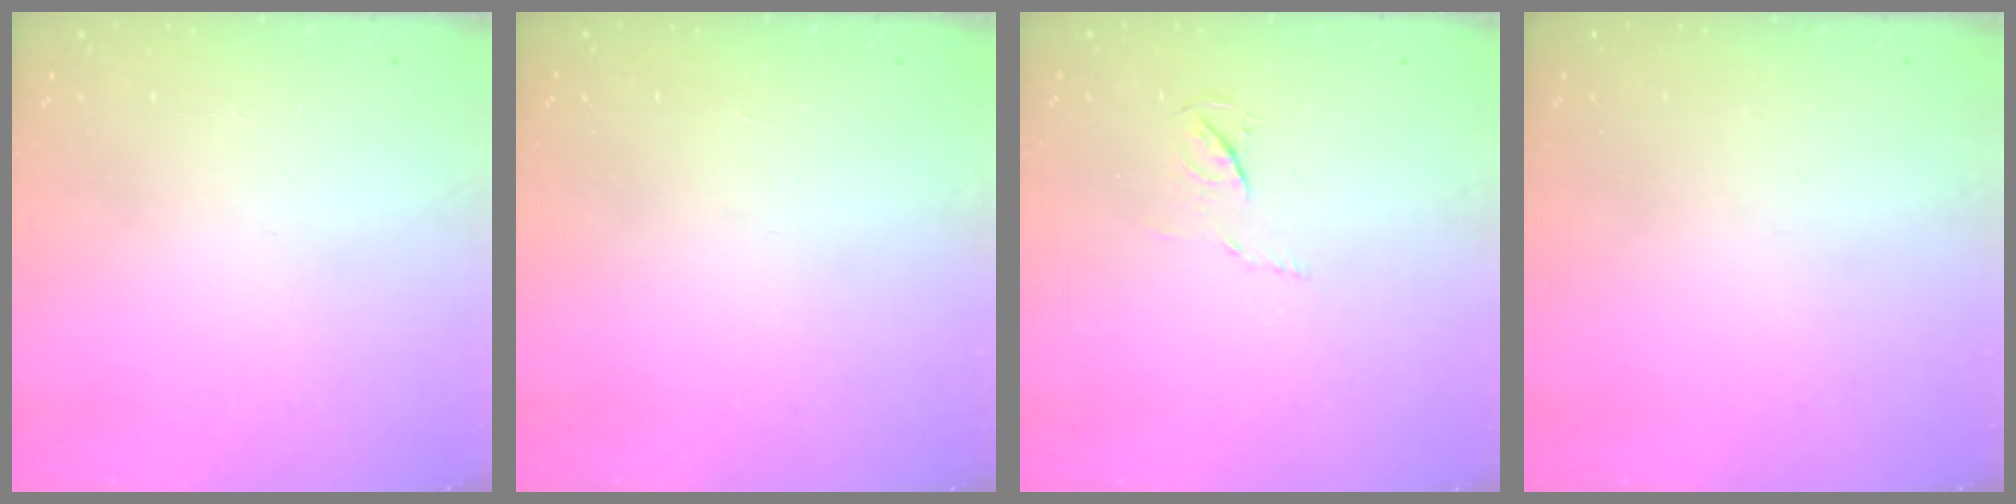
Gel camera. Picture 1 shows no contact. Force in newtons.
{"total": 1.7, "press": 1.7, "slide": 0.1}
{"total": 3.9, "press": 3.9, "slide": 0.4}
{"total": 0.0}